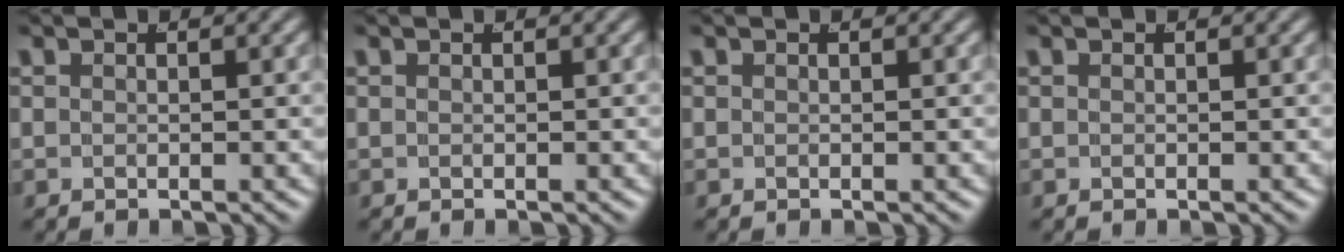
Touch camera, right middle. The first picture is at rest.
{"total": 0.0}
{"total": 0.0}
{"total": 0.0}